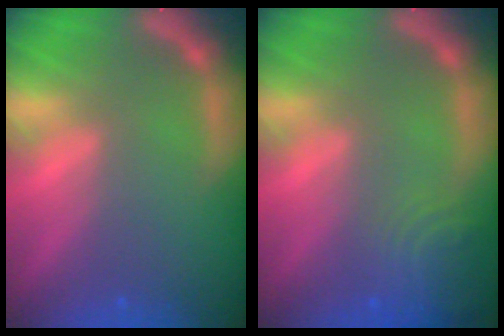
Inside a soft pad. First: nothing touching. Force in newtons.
{"total": 5.0}